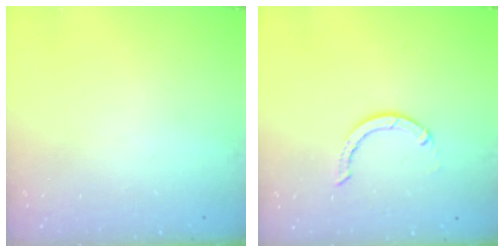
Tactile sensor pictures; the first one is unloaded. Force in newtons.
{"total": 3.4, "press": 3.4, "slide": 0.3}